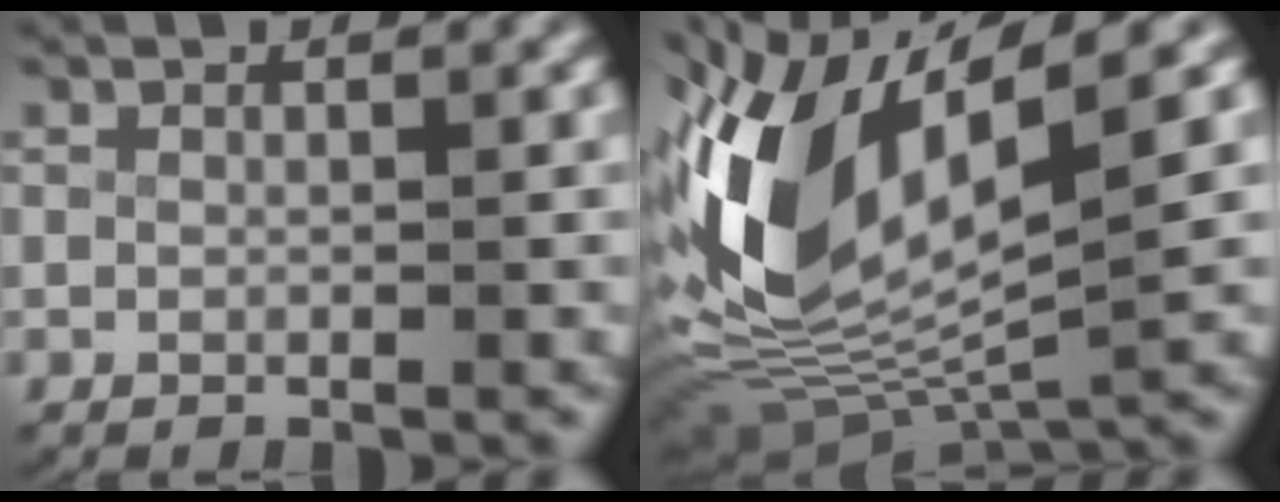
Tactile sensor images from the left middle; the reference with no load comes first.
{"total": 13.4, "force": [0.6, 8.1, 10.7], "torque": [-0.236, -0.016, 0.019]}